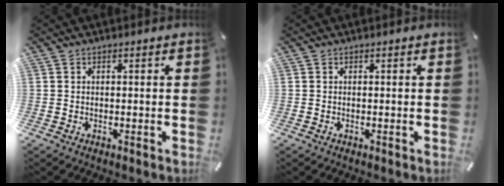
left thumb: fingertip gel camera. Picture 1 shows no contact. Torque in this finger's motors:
{"motor_torque": [0.00, 0.00, 0.00, 0.00, 0.00]}